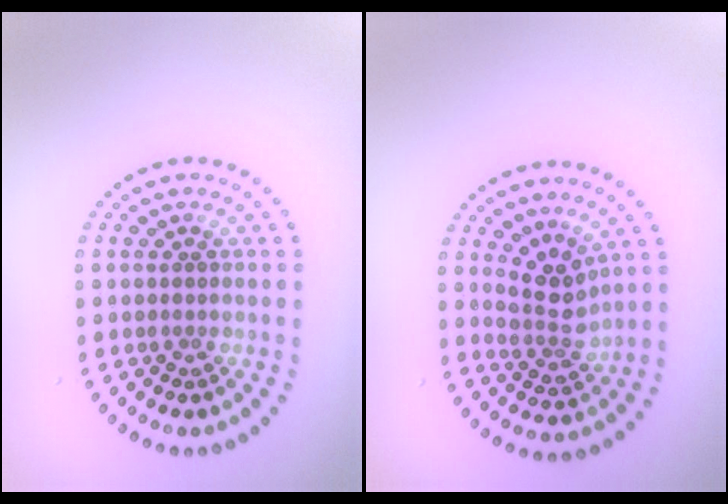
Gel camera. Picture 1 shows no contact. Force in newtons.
{"total": 2.9, "press": 2.5, "slide": 1.5}